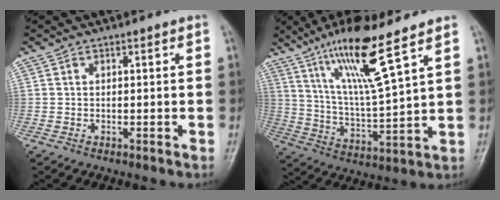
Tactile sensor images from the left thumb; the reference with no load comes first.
{"total": 15.1, "force": [9.5, 1.7, 11.6], "torque": [-0.213, -0.053, 0.185]}